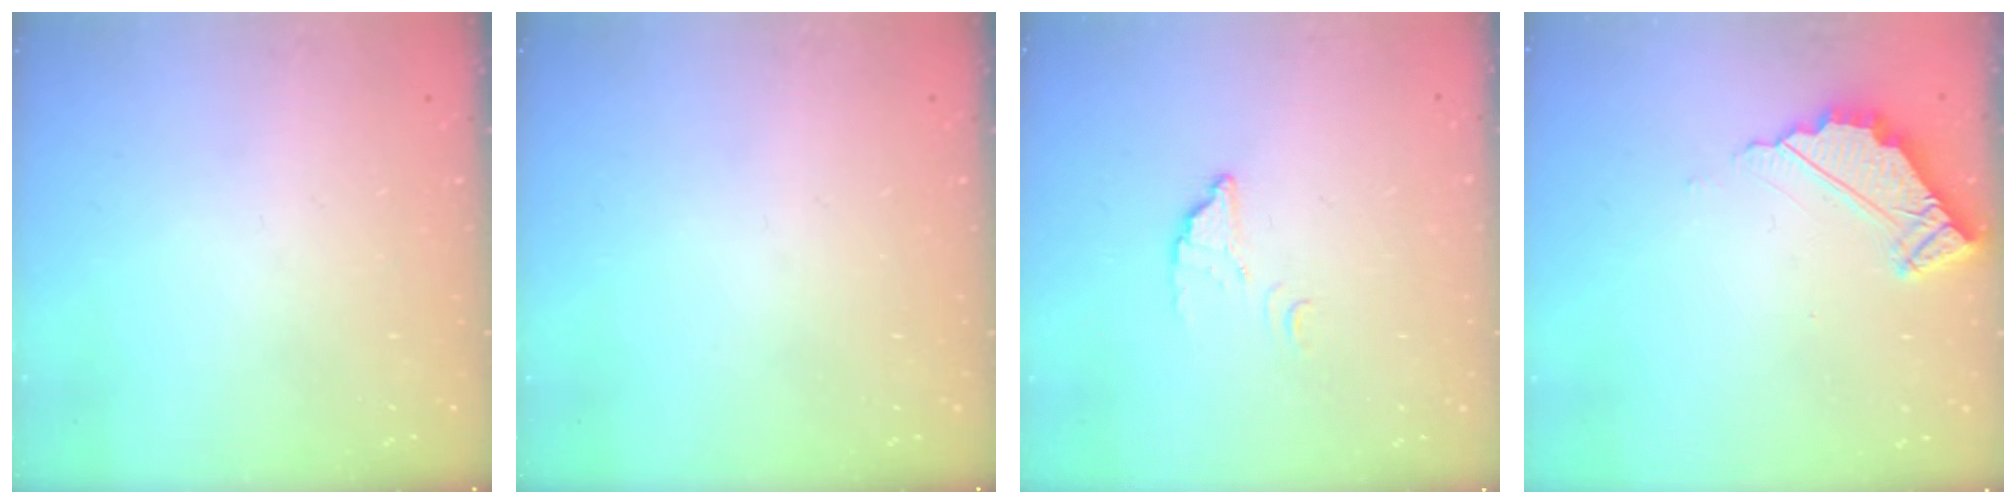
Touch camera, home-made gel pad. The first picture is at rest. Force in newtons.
{"total": 0.0}
{"total": 3.1, "press": 3.1, "slide": 0.2}
{"total": 5.0, "press": 4.9, "slide": 0.2}